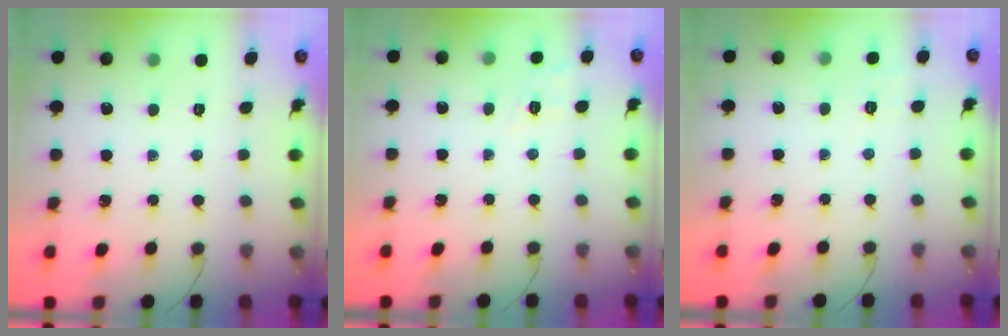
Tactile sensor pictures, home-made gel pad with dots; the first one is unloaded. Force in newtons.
{"total": 6.3, "press": 5.9, "slide": 2.0}
{"total": 1.6, "press": 0.1, "slide": 1.6}